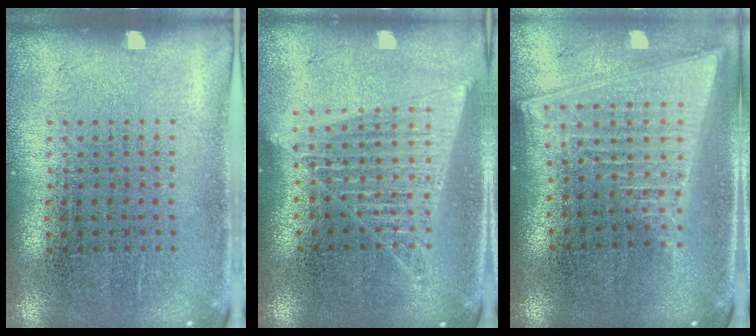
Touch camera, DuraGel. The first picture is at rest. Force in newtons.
{"total": 1.5, "press": 1.4, "slide": 0.6}
{"total": 2.1, "press": 1.8, "slide": 1.1}